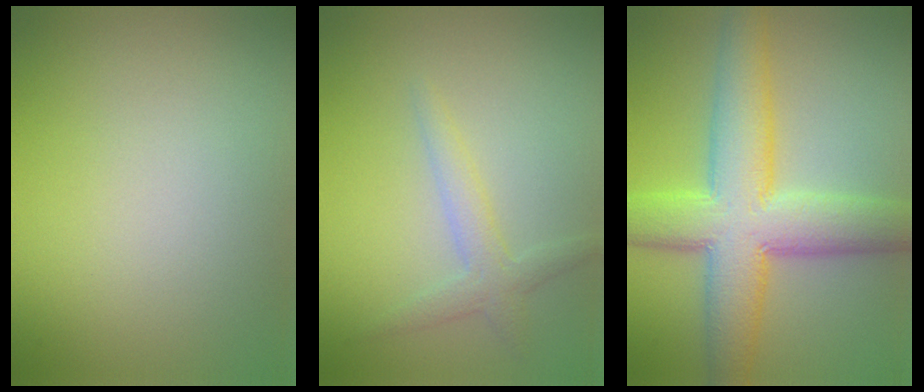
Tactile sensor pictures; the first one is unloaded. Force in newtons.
{"total": 2.2, "press": 2.2, "slide": 0.1}
{"total": 9.4, "press": 9.4, "slide": 0.2}